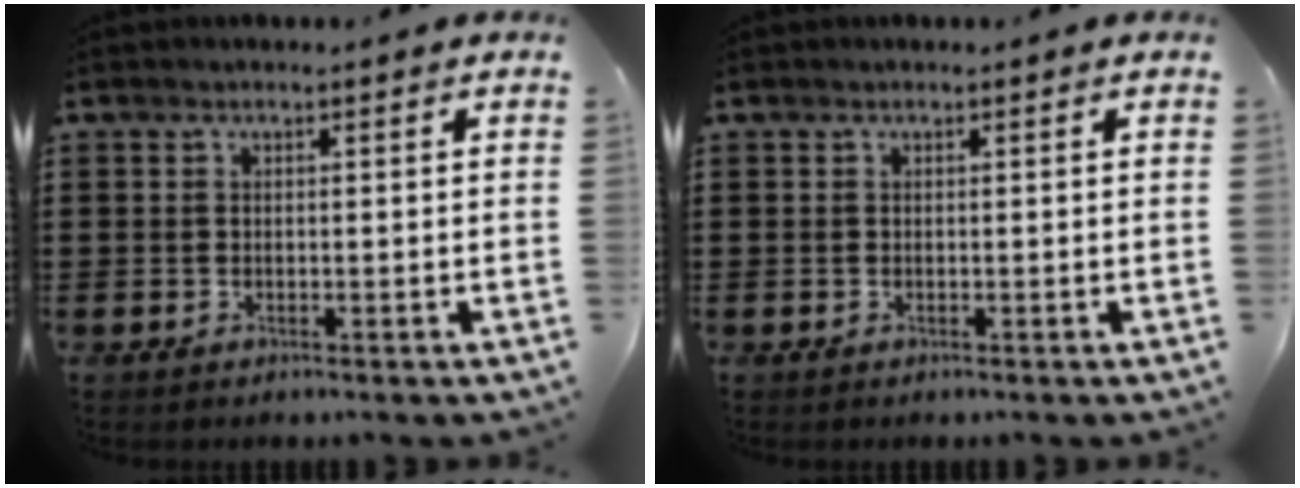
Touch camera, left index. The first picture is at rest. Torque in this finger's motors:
{"motor_torque": [0.27, 0.28, 0.04, 0.00]}